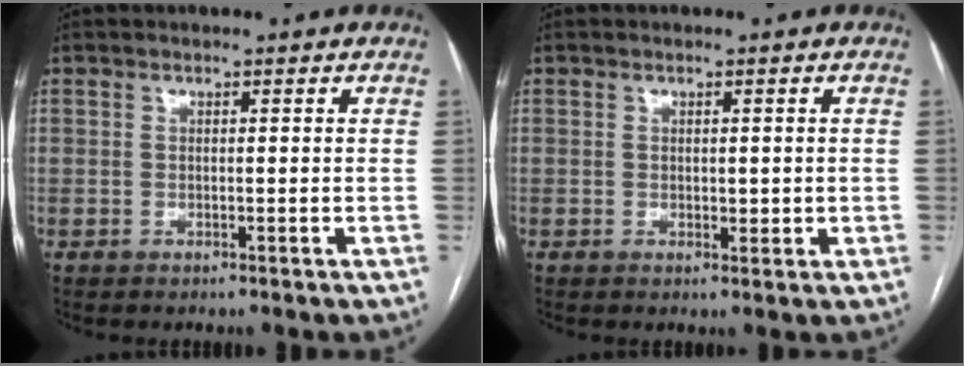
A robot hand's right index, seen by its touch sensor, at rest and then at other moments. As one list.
[{"total": 1.8, "force": [-0.1, 1.1, 1.5], "torque": [-0.019, 0.000, 0.002]}]